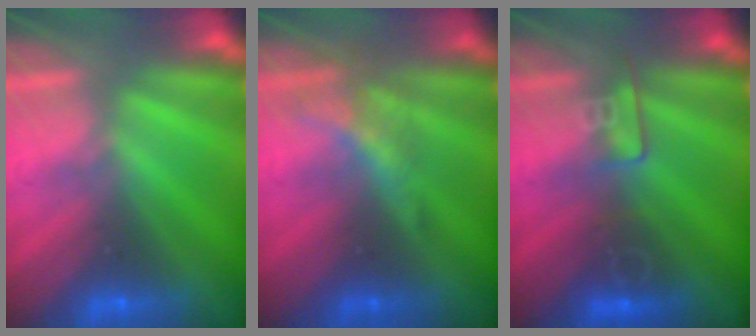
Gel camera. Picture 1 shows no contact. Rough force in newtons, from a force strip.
{"total": 2.1}
{"total": 2.5}